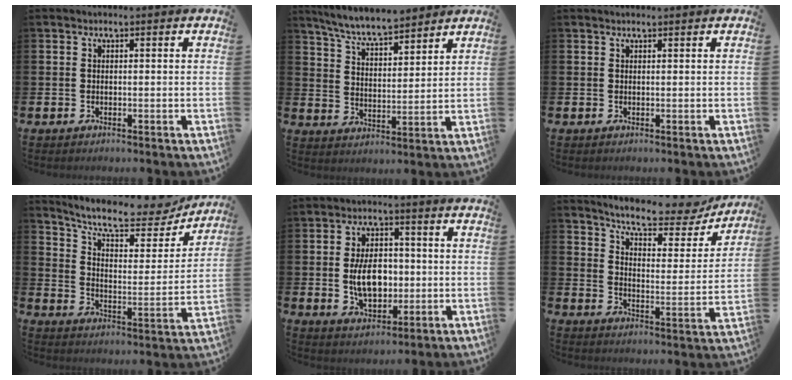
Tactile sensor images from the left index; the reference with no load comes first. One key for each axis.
{"total": 6.7, "fx": 6.4, "fy": 0.7, "fz": 2.1, "tx": -0.070, "ty": -0.034, "tz": 0.113}
{"total": 0.6, "fx": 0.6, "fy": 0.0, "fz": 0.0, "tx": 0.007, "ty": -0.004, "tz": 0.010}
{"total": 10.4, "fx": 9.4, "fy": 2.2, "fz": 3.9, "tx": -0.095, "ty": -0.067, "tz": 0.158}
{"total": 7.1, "fx": -0.3, "fy": 4.5, "fz": 5.6, "tx": -0.092, "ty": 0.005, "tz": -0.012}
{"total": 8.7, "fx": 7.9, "fy": 1.7, "fz": 3.1, "tx": -0.079, "ty": -0.056, "tz": 0.133}